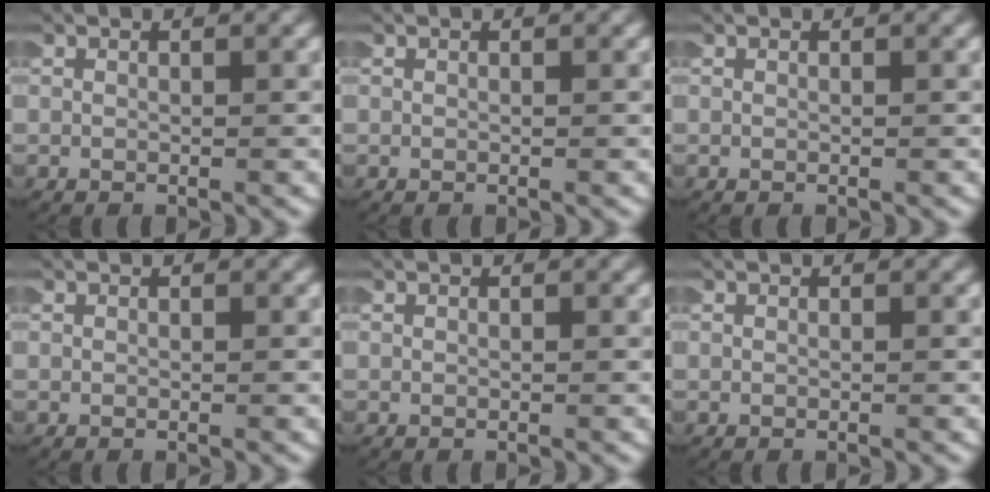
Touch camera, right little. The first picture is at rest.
{"total": 0.0}
{"total": 0.0}
{"total": 0.0}
{"total": 0.0}
{"total": 0.0}